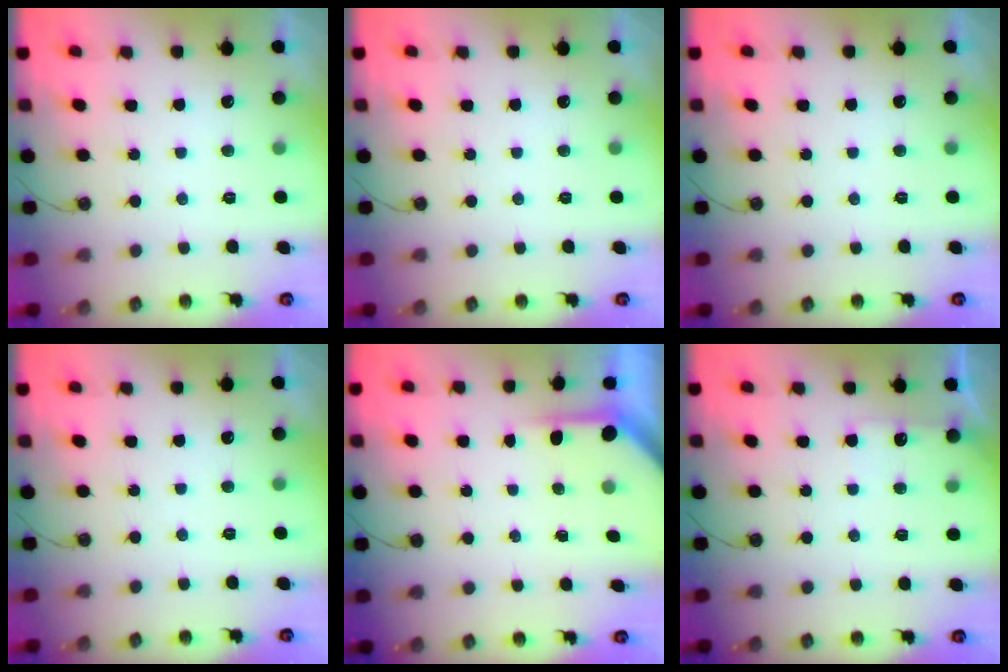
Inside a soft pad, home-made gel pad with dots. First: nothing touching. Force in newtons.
{"total": 0.0}
{"total": 0.0}
{"total": 0.0}
{"total": 3.7, "press": 3.7, "slide": 0.3}
{"total": 5.0, "press": 4.9, "slide": 0.8}